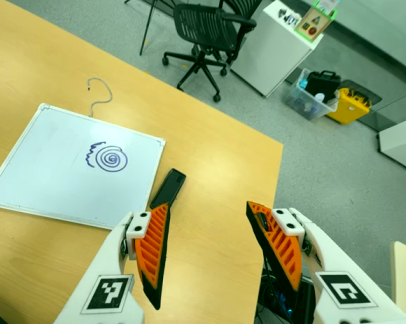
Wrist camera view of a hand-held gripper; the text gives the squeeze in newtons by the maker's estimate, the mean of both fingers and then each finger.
{"total": 0.0}